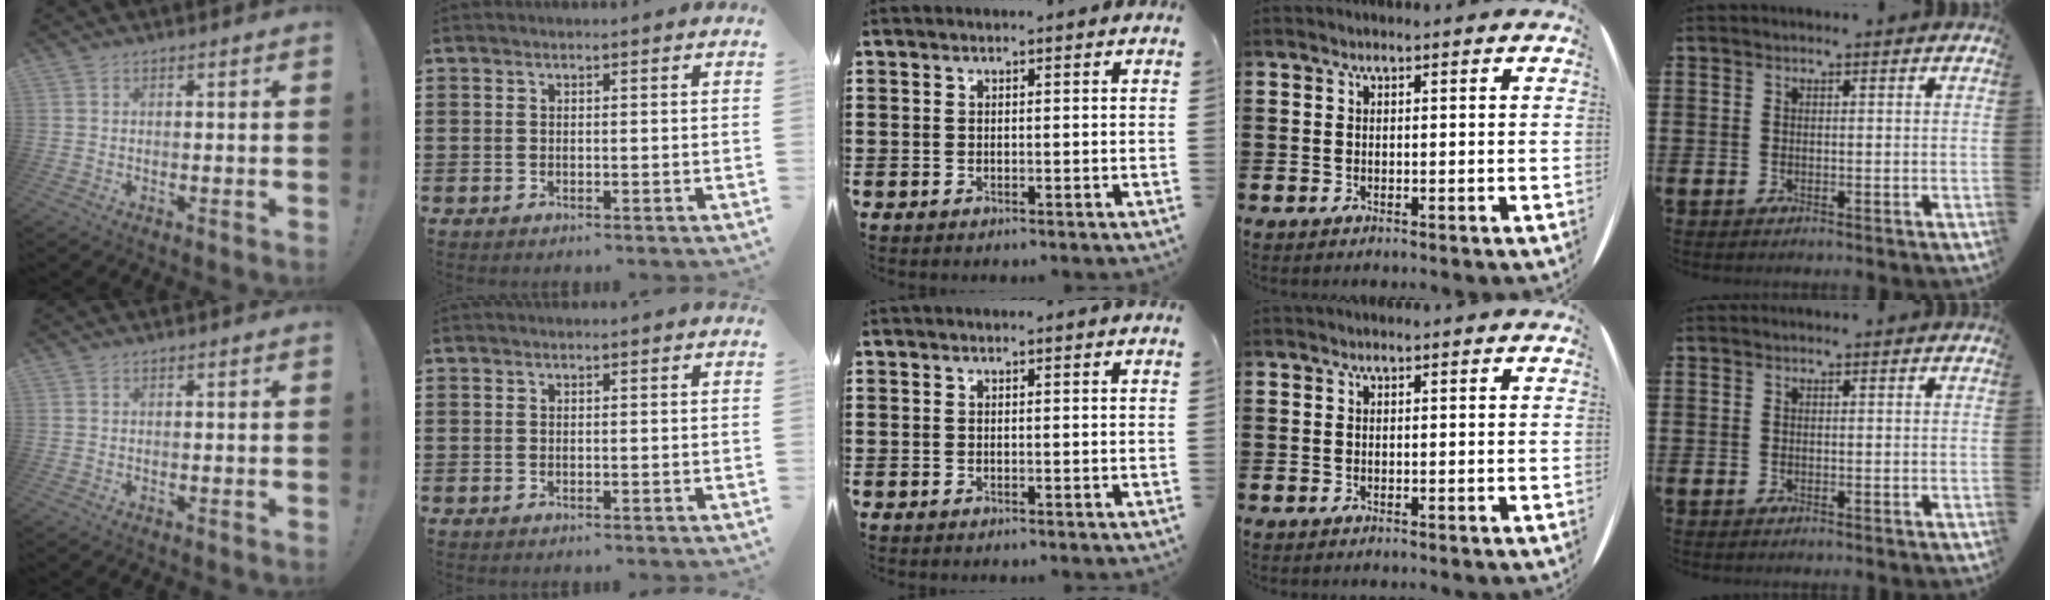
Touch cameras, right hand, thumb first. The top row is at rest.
{}